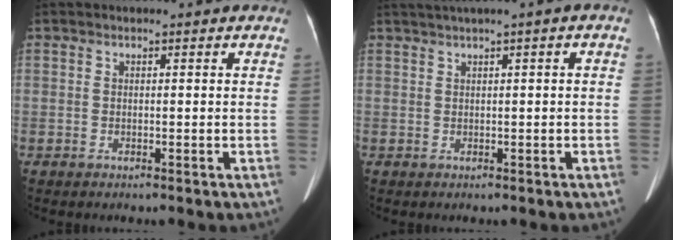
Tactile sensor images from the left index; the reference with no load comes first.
{"total": 2.4, "force": [1.0, 0.1, 2.2], "torque": [-0.043, 0.020, 0.024]}